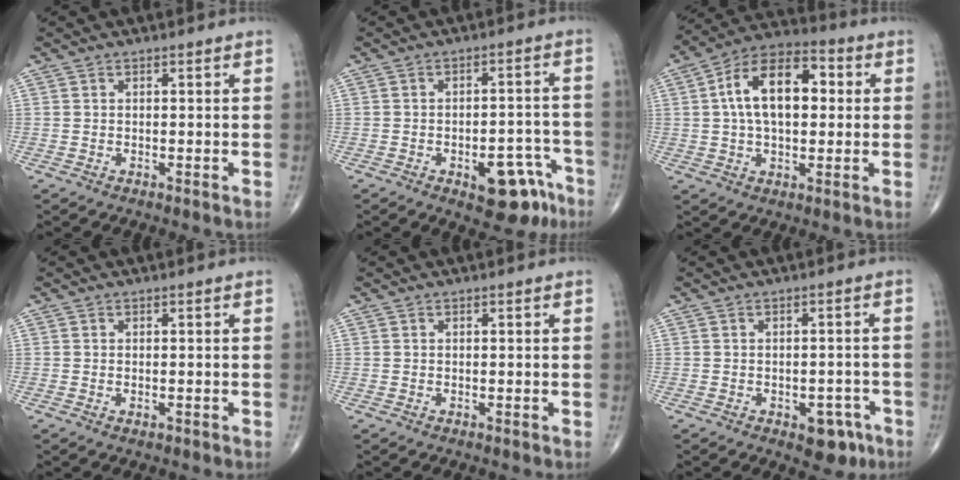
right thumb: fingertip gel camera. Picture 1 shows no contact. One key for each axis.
{"total": 10.8, "fx": -5.8, "fy": 5.2, "fz": 7.4, "tx": -0.064, "ty": 0.046, "tz": -0.068}
{"total": 16.0, "fx": 2.5, "fy": 9.1, "fz": 12.9, "tx": -0.202, "ty": 0.026, "tz": 0.035}
{"total": 0.8, "fx": -0.2, "fy": 0.5, "fz": 0.6, "tx": -0.010, "ty": 0.001, "tz": -0.002}
{"total": 0.0}
{"total": 5.6, "fx": -2.9, "fy": 3.3, "fz": 3.5, "tx": -0.019, "ty": 0.019, "tz": -0.032}